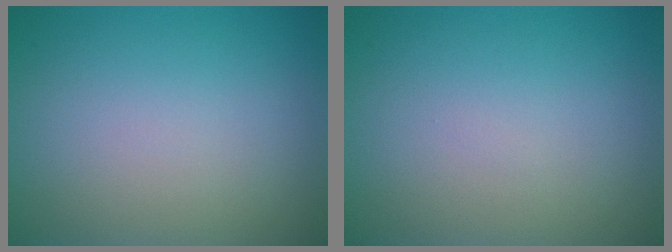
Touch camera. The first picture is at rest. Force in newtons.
{"total": 0.0}